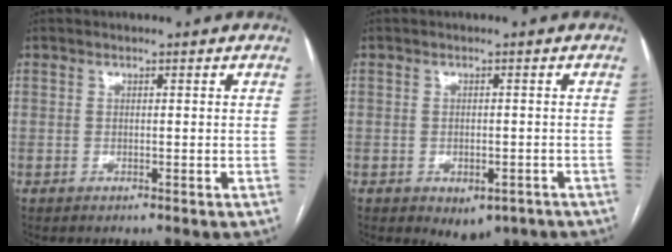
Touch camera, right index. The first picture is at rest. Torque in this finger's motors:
{"motor_torque": [0.85, -0.62, 0.29, 0.03]}